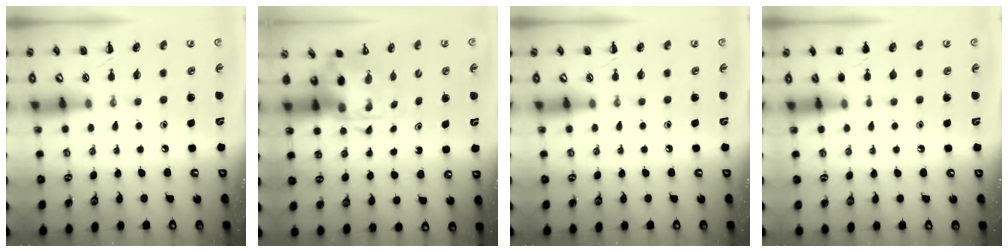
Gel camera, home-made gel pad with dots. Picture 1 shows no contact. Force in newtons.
{"total": 3.9, "press": 3.8, "slide": 0.9}
{"total": 0.0}
{"total": 1.2, "press": 1.2, "slide": 0.1}